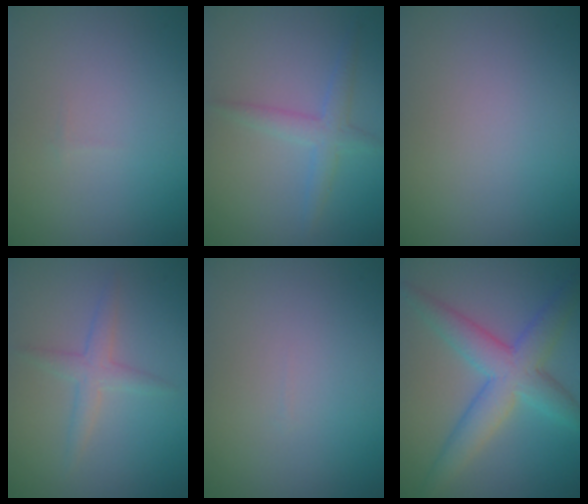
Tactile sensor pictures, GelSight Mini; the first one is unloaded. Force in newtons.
{"total": 2.2, "press": 2.2, "slide": 0.1}
{"total": 0.0}
{"total": 2.0, "press": 2.0, "slide": 0.1}
{"total": 0.0}
{"total": 6.0, "press": 6.0, "slide": 0.1}